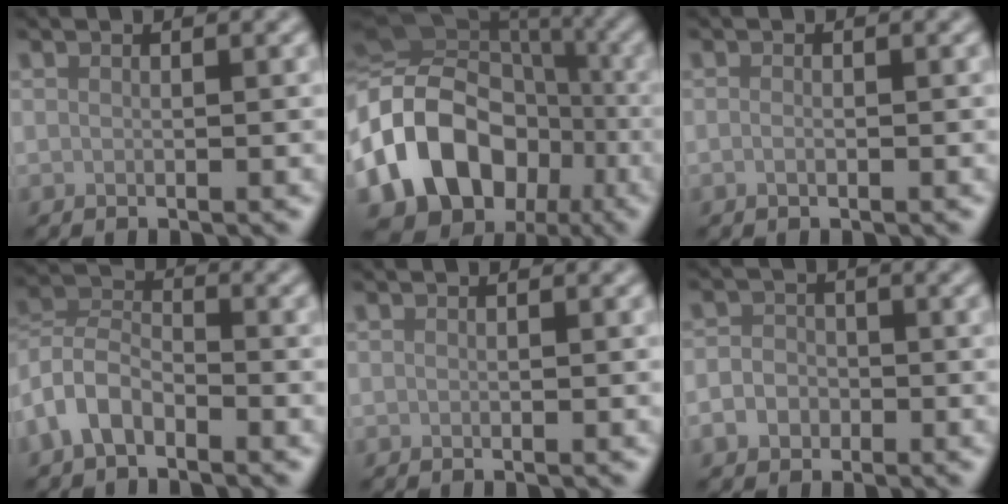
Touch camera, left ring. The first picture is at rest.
{"total": 18.5, "force": [-5.6, 14.5, 10.0], "torque": [-0.218, 0.005, -0.107]}
{"total": 0.6, "force": [-0.2, 0.3, 0.5], "torque": [-0.011, -0.003, -0.005]}
{"total": 4.3, "force": [-2.6, 2.5, 2.3], "torque": [-0.047, 0.006, -0.065]}
{"total": 0.0}
{"total": 2.5, "force": [-1.0, 2.1, 1.0], "torque": [-0.003, 0.000, -0.022]}